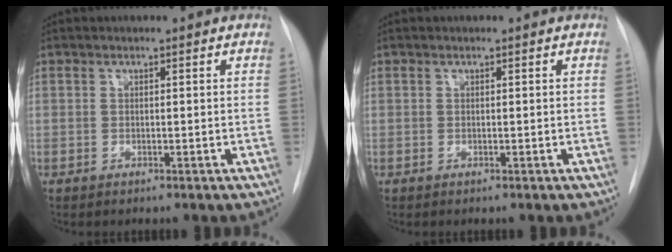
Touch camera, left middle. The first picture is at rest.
{"total": 0.0}